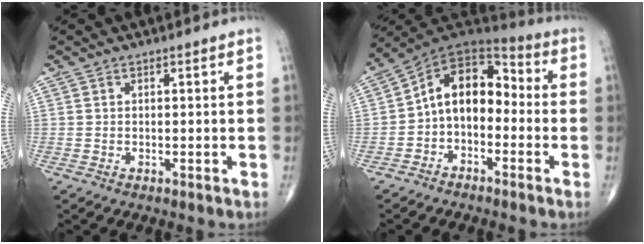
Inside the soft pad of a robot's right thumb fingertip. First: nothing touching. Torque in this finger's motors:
{"motor_torque": [-0.15, 1.53, 0.50, -0.44, 0.33]}